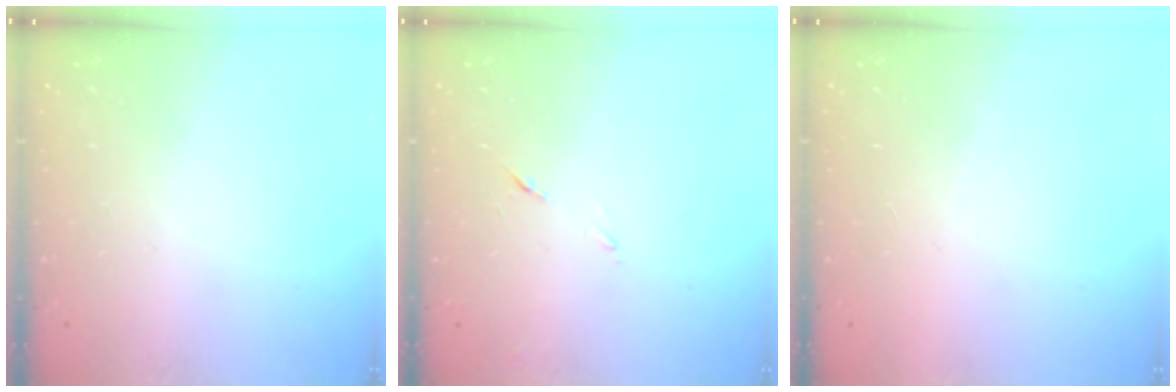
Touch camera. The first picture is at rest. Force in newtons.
{"total": 6.1, "press": 6.1, "slide": 0.6}
{"total": 1.5, "press": 1.5, "slide": 0.1}